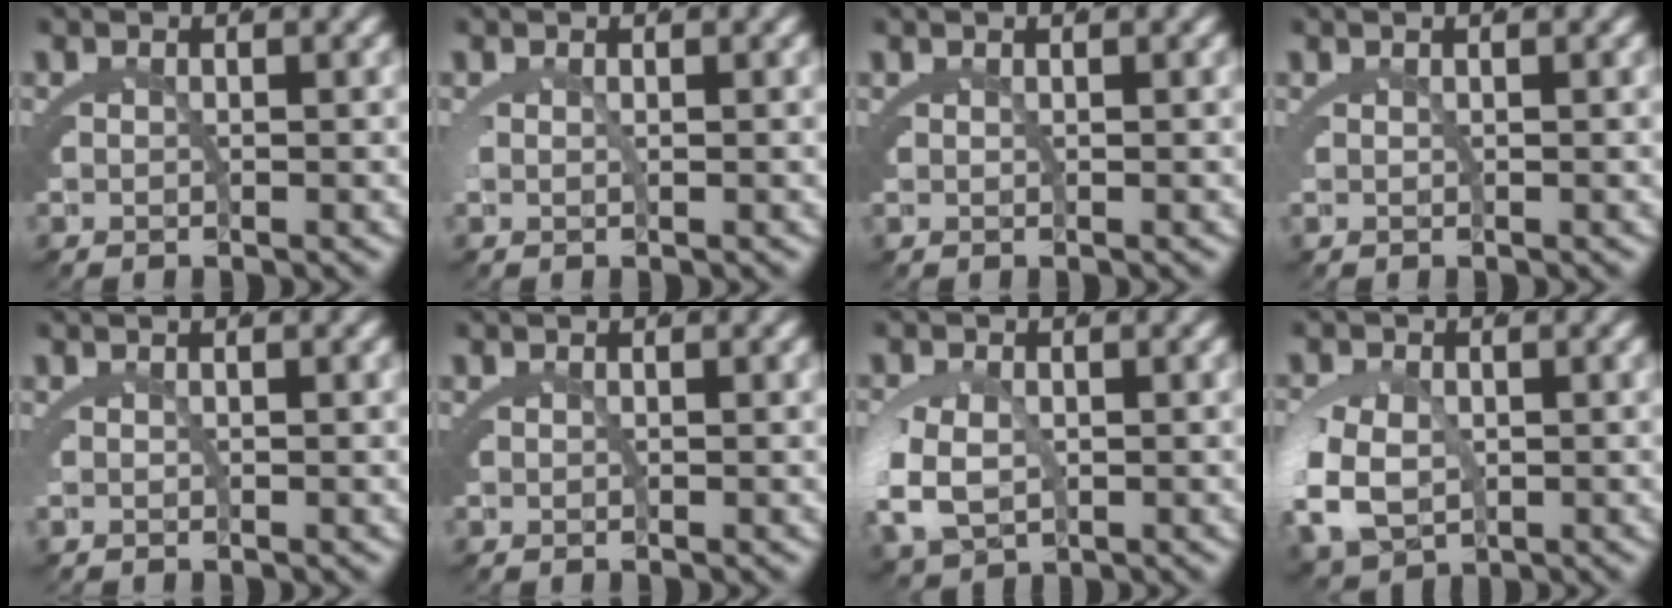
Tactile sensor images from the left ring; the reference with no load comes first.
{"total": 0.6, "force": [0.3, 0.3, 0.4], "torque": [-0.021, 0.001, 0.006]}
{"total": 0.6, "force": [0.5, 0.4, 0.1], "torque": [-0.003, 0.010, 0.005]}
{"total": 0.5, "force": [0.4, -0.2, 0.2], "torque": [-0.002, 0.012, 0.004]}
{"total": 0.0}
{"total": 0.0}
{"total": 3.9, "force": [0.2, 2.8, 2.7], "torque": [-0.078, -0.006, 0.015]}
{"total": 4.8, "force": [0.0, 3.6, 3.1], "torque": [-0.085, -0.013, 0.013]}